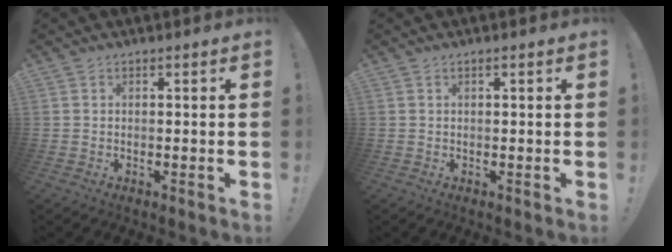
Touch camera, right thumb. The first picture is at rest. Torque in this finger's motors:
{"motor_torque": [0.01, -0.07, -0.06, 0.19, 0.07]}